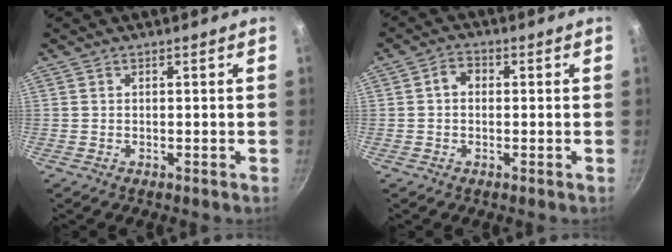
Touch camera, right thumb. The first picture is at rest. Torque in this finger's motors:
{"motor_torque": [-0.13, 1.02, 0.49, -0.34, 0.00]}